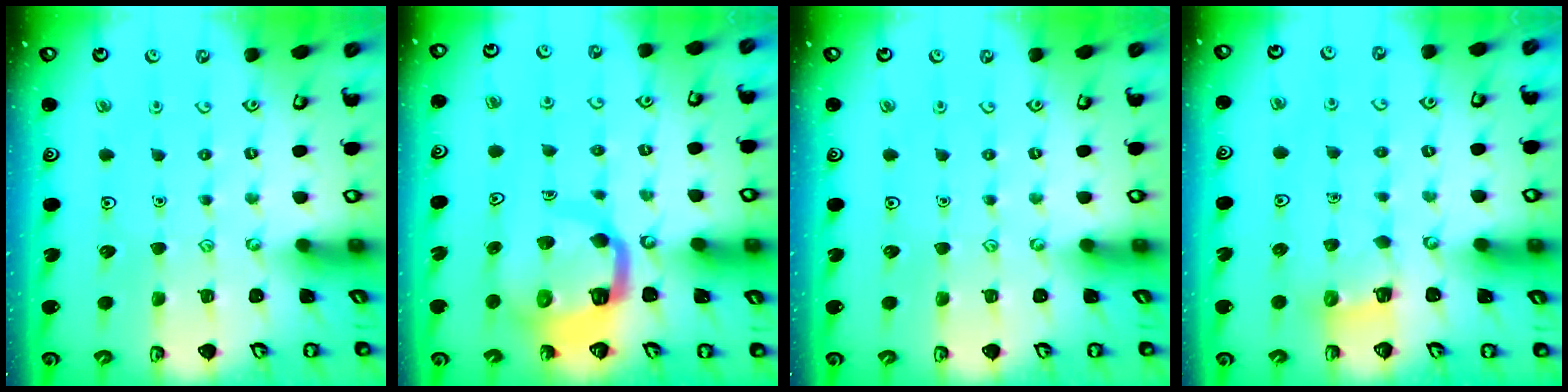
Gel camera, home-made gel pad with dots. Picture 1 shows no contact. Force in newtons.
{"total": 10.2, "press": 10.1, "slide": 1.4}
{"total": 0.0}
{"total": 3.3, "press": 3.2, "slide": 0.6}